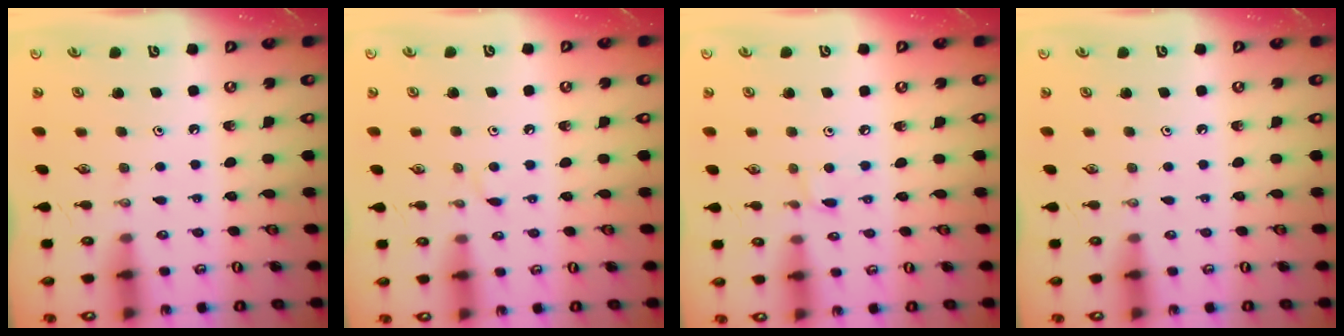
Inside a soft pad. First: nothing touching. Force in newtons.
{"total": 3.3, "press": 3.2, "slide": 0.4}
{"total": 4.3, "press": 4.2, "slide": 0.4}
{"total": 0.0}